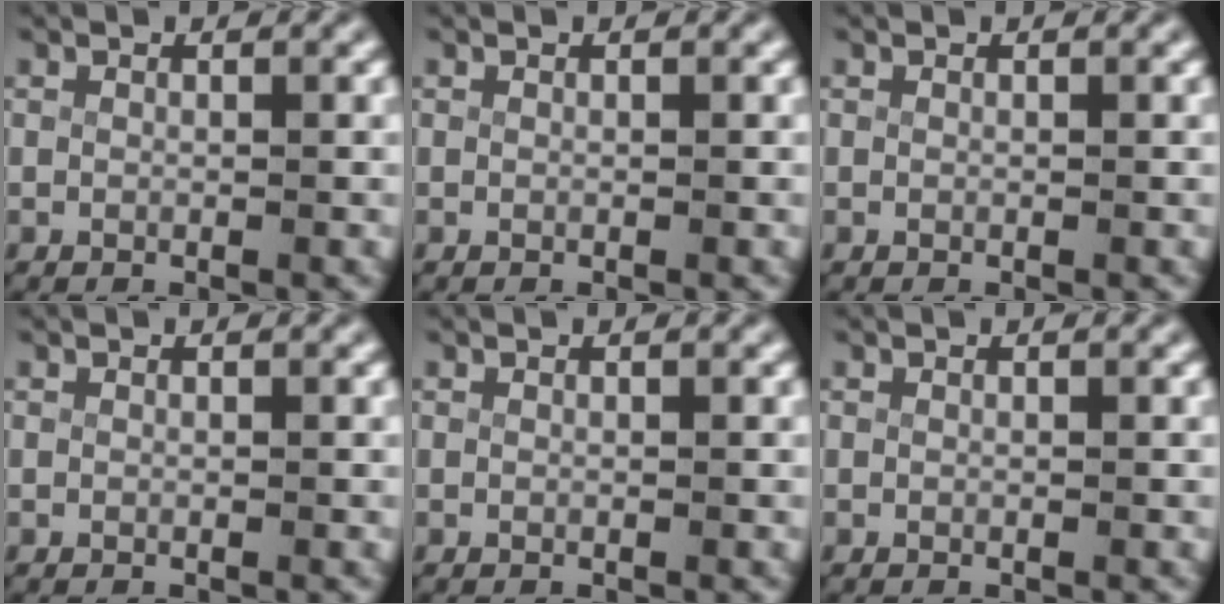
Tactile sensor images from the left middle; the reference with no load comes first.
{"total": 0.0}
{"total": 0.0}
{"total": 0.0}
{"total": 0.0}
{"total": 0.0}